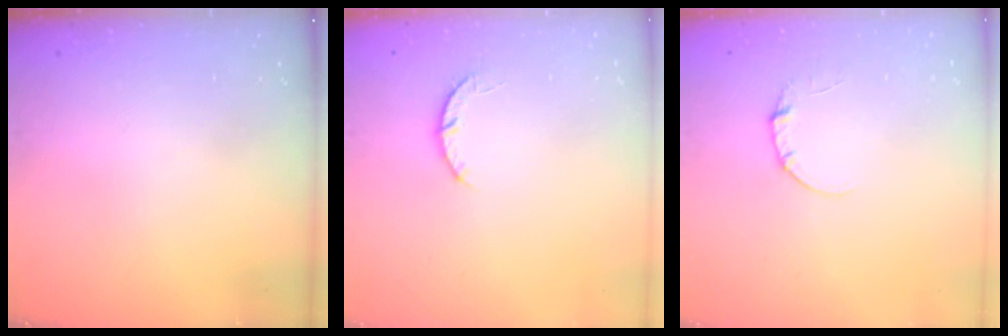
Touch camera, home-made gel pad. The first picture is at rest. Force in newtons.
{"total": 4.0, "press": 4.0, "slide": 0.5}
{"total": 3.3, "press": 3.3, "slide": 0.4}